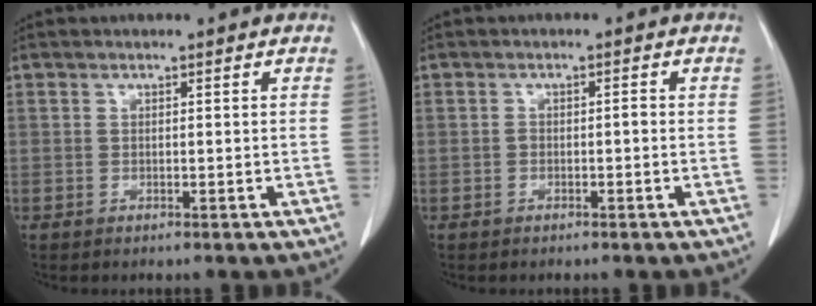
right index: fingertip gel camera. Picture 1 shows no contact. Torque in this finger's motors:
{"motor_torque": [0.09, -0.05, 0.01, 0.02]}